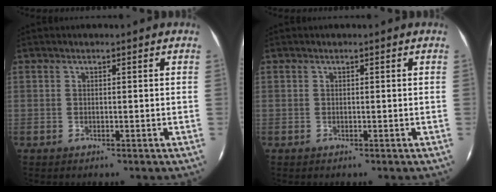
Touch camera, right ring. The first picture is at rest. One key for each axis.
{"total": 0.0}